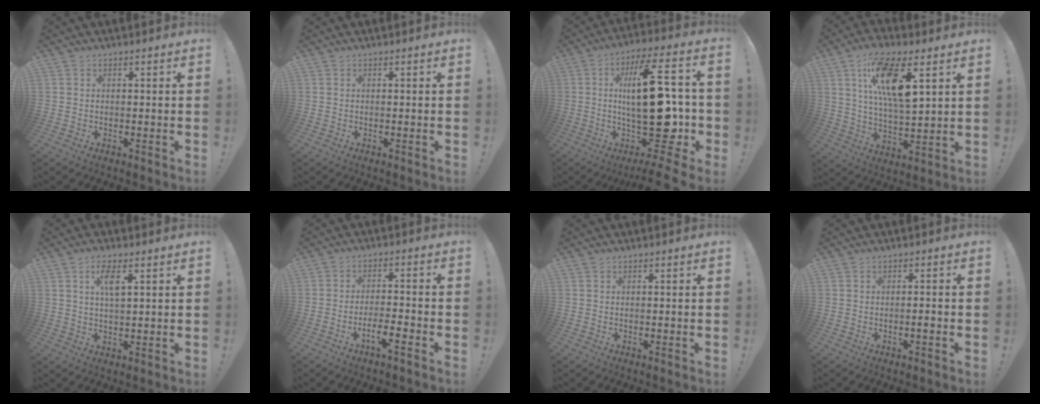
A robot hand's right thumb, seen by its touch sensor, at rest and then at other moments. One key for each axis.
{"total": 0.0}
{"total": 25.0, "fx": -1.4, "fy": 8.3, "fz": 23.6, "tx": -0.408, "ty": 0.014, "tz": -0.029}
{"total": 15.8, "fx": 7.0, "fy": 5.4, "fz": 13.1, "tx": -0.226, "ty": -0.014, "tz": 0.117}
{"total": 5.5, "fx": 2.3, "fy": 1.7, "fz": 4.6, "tx": -0.087, "ty": -0.001, "tz": 0.037}
{"total": 6.8, "fx": -4.0, "fy": 1.1, "fz": 5.4, "tx": -0.091, "ty": 0.013, "tz": -0.070}
{"total": 0.0}
{"total": 1.8, "fx": -1.0, "fy": -0.2, "fz": 1.5, "tx": -0.021, "ty": -0.002, "tz": -0.019}